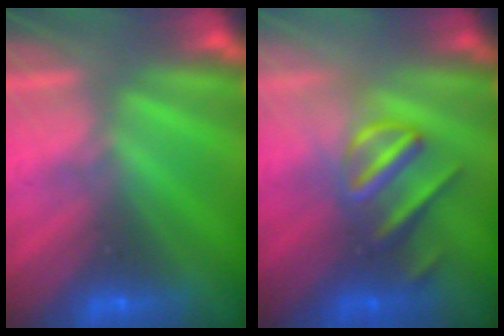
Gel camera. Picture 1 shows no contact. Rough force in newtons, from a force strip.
{"total": 3.0}